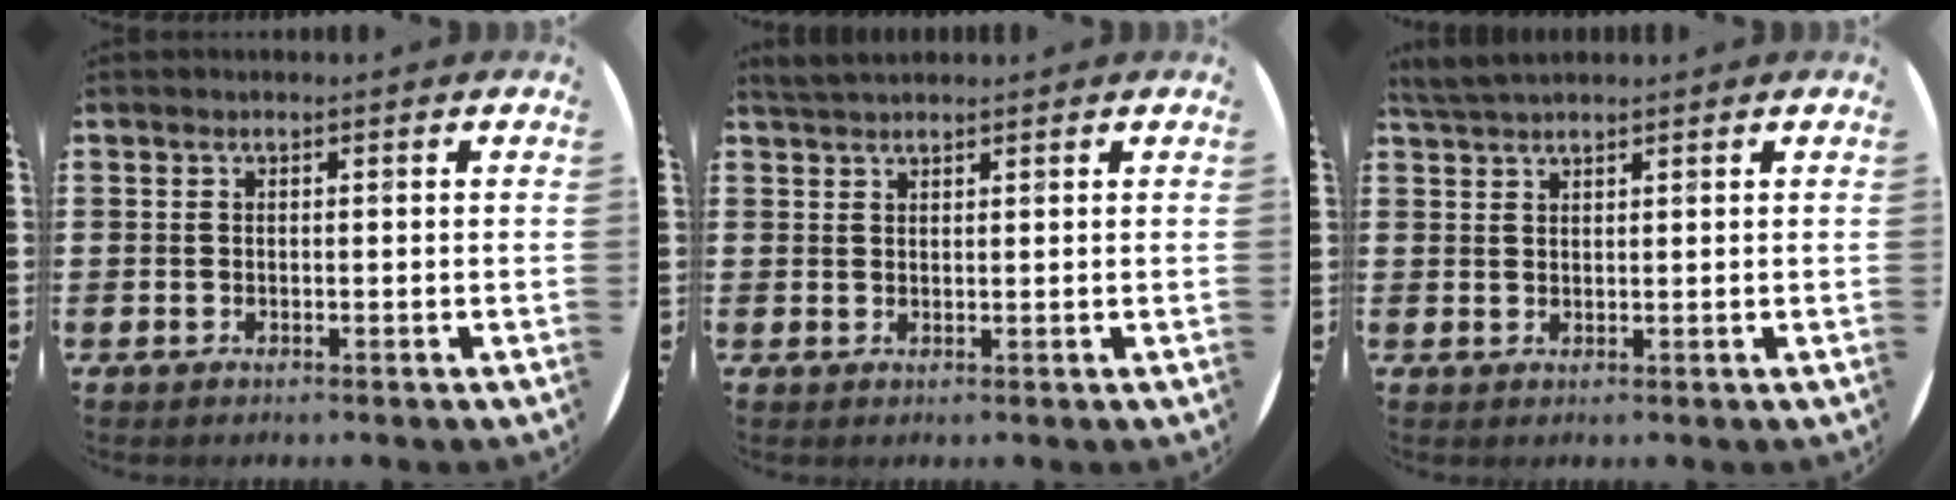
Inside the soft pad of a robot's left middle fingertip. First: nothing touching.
{"total": 1.9, "force": [1.8, 0.3, 0.5], "torque": [-0.013, 0.003, 0.035]}
{"total": 2.5, "force": [2.4, 0.3, 0.7], "torque": [-0.020, 0.002, 0.047]}